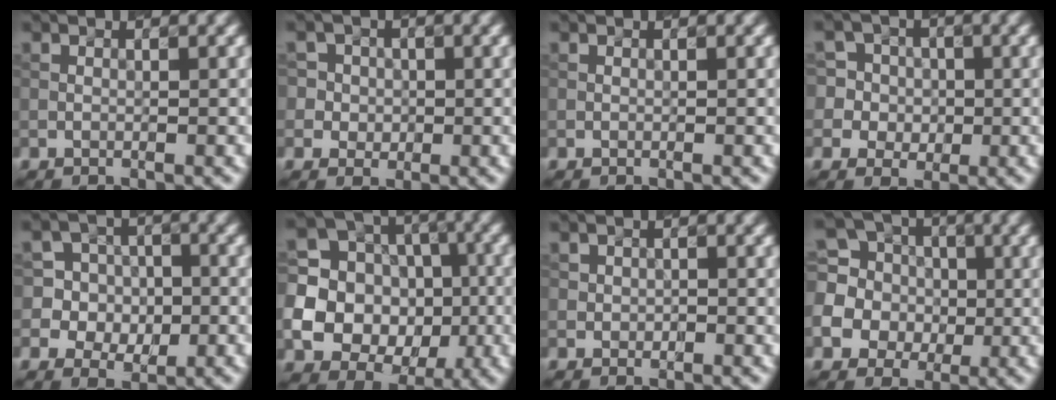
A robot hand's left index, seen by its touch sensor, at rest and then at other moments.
{"total": 4.9, "force": [1.5, 4.4, 1.5], "torque": [-0.021, 0.032, 0.007]}
{"total": 0.0}
{"total": 7.4, "force": [2.2, 6.7, 2.2], "torque": [-0.064, 0.043, 0.024]}
{"total": 6.7, "force": [0.1, 6.4, 1.9], "torque": [-0.050, 0.037, -0.009]}
{"total": 17.3, "force": [-2.2, 16.3, 5.2], "torque": [-0.173, 0.000, -0.048]}
{"total": 0.8, "force": [0.0, 0.7, 0.4], "torque": [-0.007, 0.003, -0.003]}
{"total": 8.8, "force": [0.4, 8.2, 3.3], "torque": [-0.121, 0.024, -0.021]}